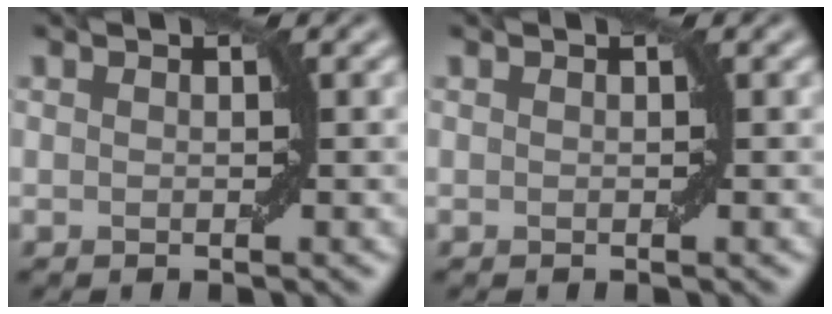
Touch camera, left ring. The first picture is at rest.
{"total": 0.0}